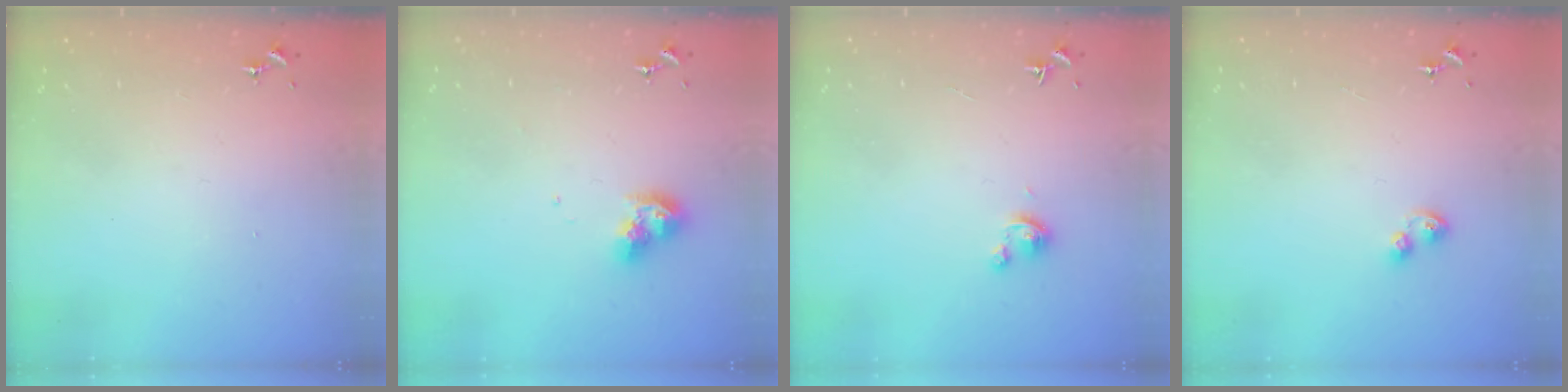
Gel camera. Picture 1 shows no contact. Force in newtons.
{"total": 8.7, "press": 8.7, "slide": 0.2}
{"total": 2.8, "press": 2.8, "slide": 0.3}
{"total": 5.3, "press": 5.2, "slide": 0.6}